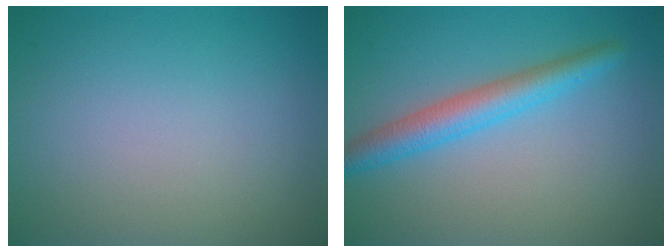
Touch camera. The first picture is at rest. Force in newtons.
{"total": 3.7, "press": 3.7, "slide": 0.1}